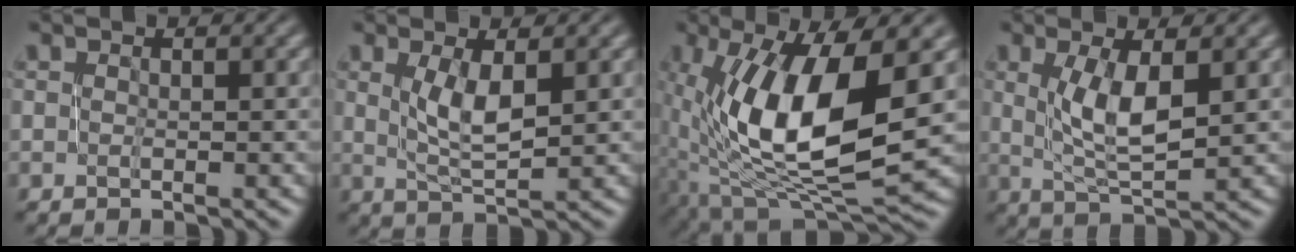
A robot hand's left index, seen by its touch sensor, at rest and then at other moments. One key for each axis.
{"total": 3.6, "fx": 1.0, "fy": 1.2, "fz": 3.2, "tx": -0.067, "ty": 0.001, "tz": 0.022}
{"total": 12.4, "fx": 1.1, "fy": 5.0, "fz": 11.3, "tx": -0.206, "ty": -0.010, "tz": 0.020}
{"total": 4.7, "fx": 1.0, "fy": 1.6, "fz": 4.3, "tx": -0.084, "ty": 0.001, "tz": 0.024}